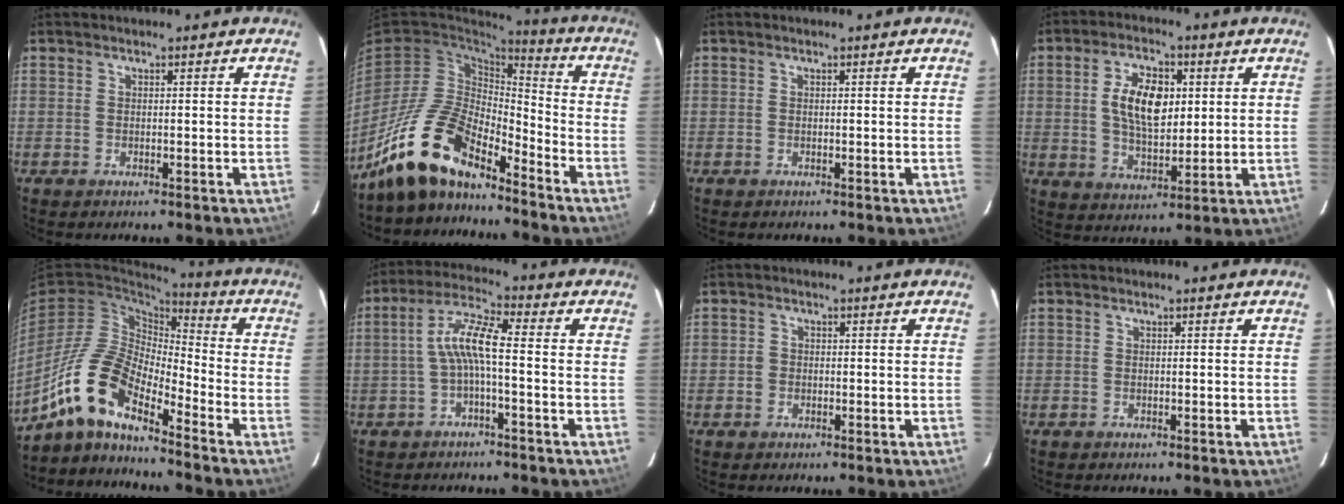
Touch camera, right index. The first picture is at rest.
{"total": 15.3, "force": [-12.3, 5.2, 7.5], "torque": [-0.156, 0.001, -0.236]}
{"total": 0.0}
{"total": 10.6, "force": [2.1, 5.6, 8.7], "torque": [-0.160, 0.011, 0.041]}
{"total": 13.0, "force": [-9.6, 4.0, 7.8], "torque": [-0.148, 0.010, -0.198]}
{"total": 6.6, "force": [-1.4, 0.9, 6.4], "torque": [-0.145, 0.018, -0.027]}
{"total": 1.5, "force": [-0.5, 1.4, 0.3], "torque": [-0.005, 0.002, -0.007]}
{"total": 0.0}